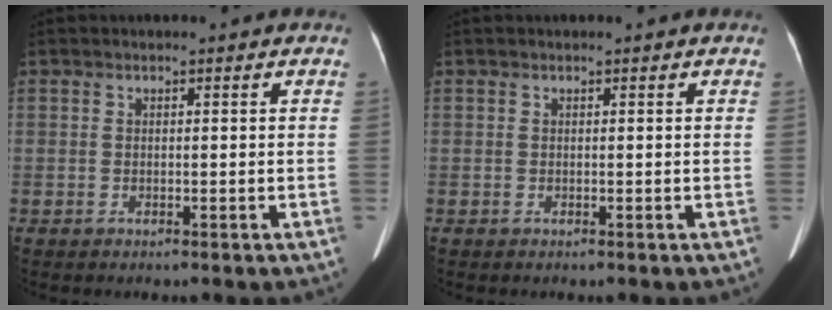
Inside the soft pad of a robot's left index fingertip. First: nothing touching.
{"total": 0.0}